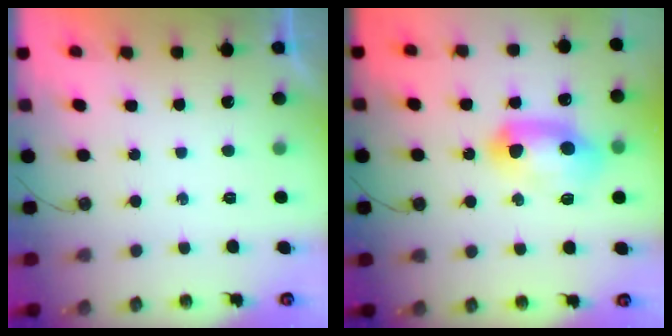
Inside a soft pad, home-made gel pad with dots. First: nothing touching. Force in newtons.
{"total": 13.5, "press": 13.4, "slide": 0.9}